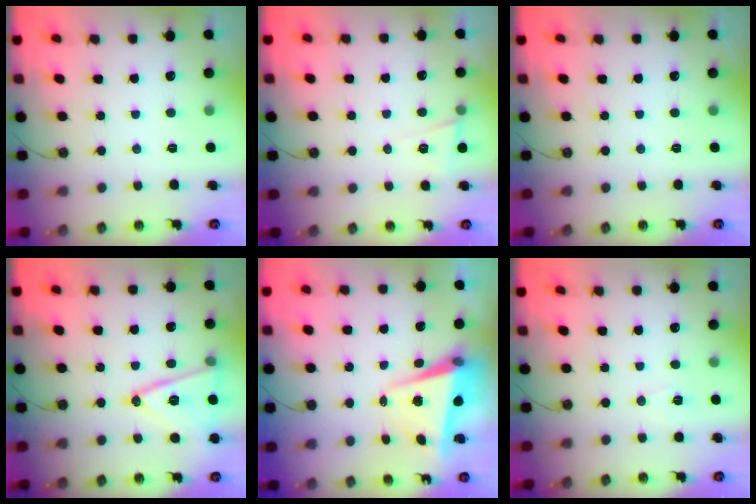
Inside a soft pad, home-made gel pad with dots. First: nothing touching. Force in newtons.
{"total": 4.5, "press": 3.7, "slide": 2.6}
{"total": 0.0}
{"total": 15.6, "press": 15.2, "slide": 3.4}
{"total": 5.8, "press": 5.7, "slide": 1.0}
{"total": 5.1, "press": 4.7, "slide": 2.0}